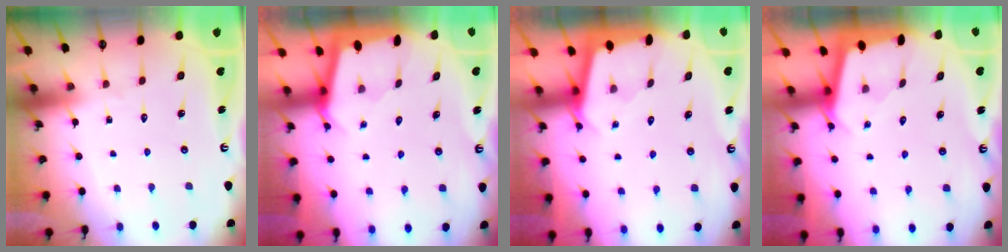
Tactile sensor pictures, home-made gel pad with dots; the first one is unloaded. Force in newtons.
{"total": 1.7, "press": 1.7, "slide": 0.2}
{"total": 1.6, "press": 1.6, "slide": 0.2}
{"total": 1.6, "press": 1.6, "slide": 0.2}